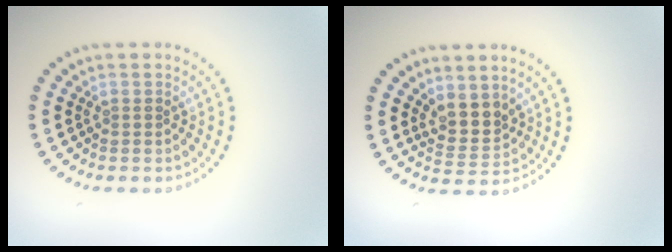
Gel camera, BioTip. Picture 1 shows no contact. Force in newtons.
{"total": 2.7, "press": 2.2, "slide": 1.5}